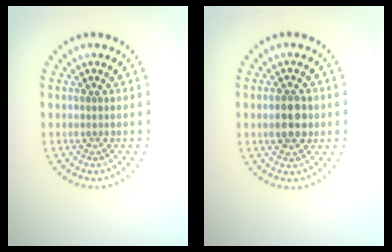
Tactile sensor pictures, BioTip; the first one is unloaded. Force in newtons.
{"total": 3.7, "press": 3.7, "slide": 0.1}